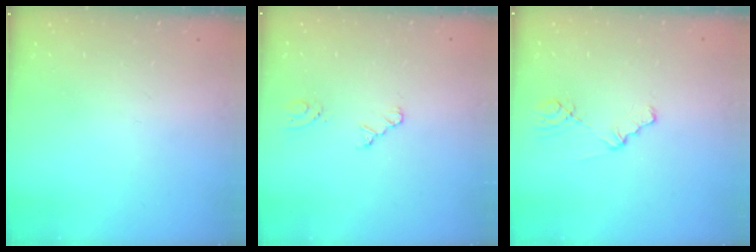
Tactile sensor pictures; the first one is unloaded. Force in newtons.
{"total": 2.2, "press": 2.2, "slide": 0.3}
{"total": 1.2, "press": 1.2, "slide": 0.2}